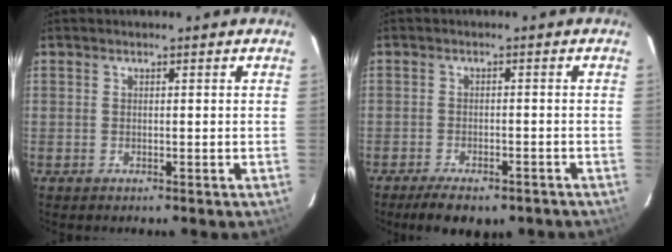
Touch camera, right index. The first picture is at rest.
{"total": 8.2, "force": [-6.2, 2.9, 4.4], "torque": [-0.097, -0.013, -0.087]}